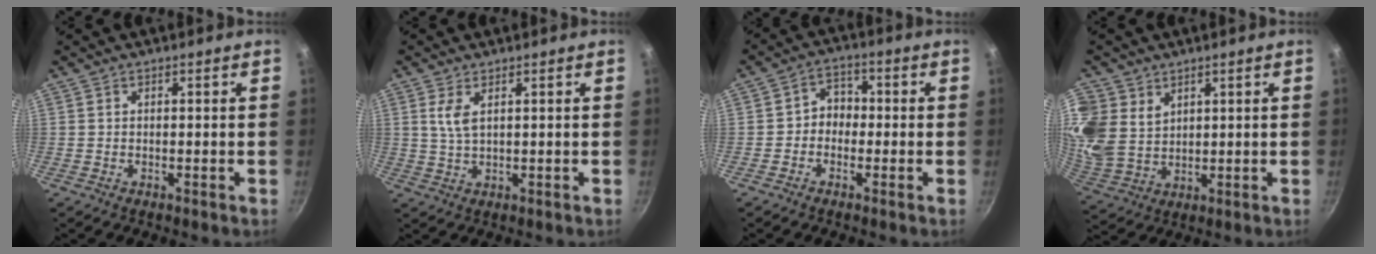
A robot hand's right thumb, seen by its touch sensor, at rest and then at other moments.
{"total": 3.8, "force": [1.4, 1.7, 3.1], "torque": [-0.064, -0.009, 0.031]}
{"total": 4.8, "force": [-0.9, 4.0, 2.4], "torque": [-0.006, 0.019, -0.026]}
{"total": 14.9, "force": [6.2, 11.7, 6.9], "torque": [-0.167, -0.006, 0.139]}